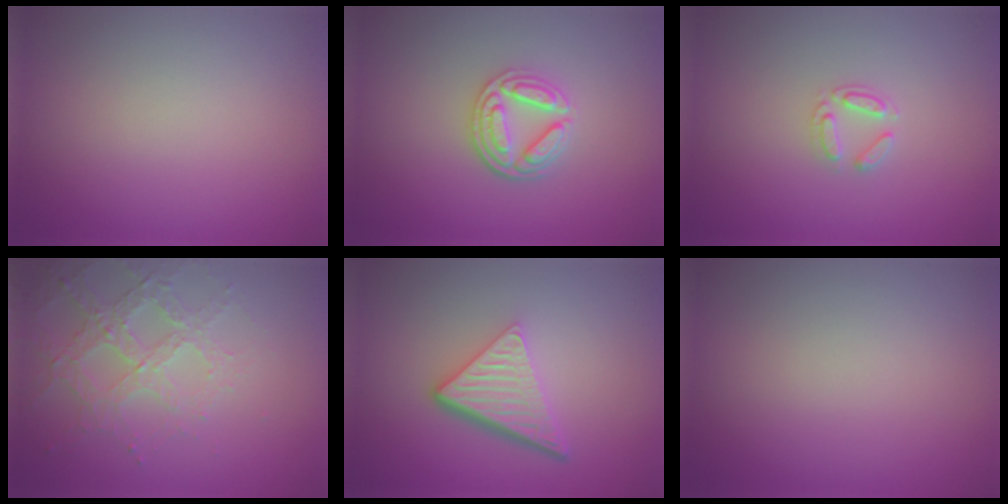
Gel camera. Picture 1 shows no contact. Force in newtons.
{"total": 3.7, "press": 3.2, "slide": 1.9}
{"total": 1.7, "press": 1.7, "slide": 0.2}
{"total": 3.4, "press": 3.4, "slide": 0.6}
{"total": 5.3, "press": 3.6, "slide": 3.8}
{"total": 0.0}